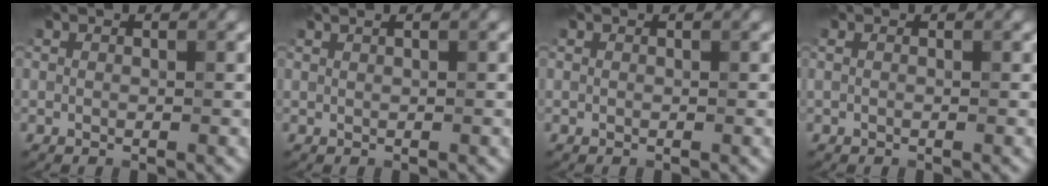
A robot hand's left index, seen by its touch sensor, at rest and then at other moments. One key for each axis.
{"total": 1.9, "fx": 1.1, "fy": 0.8, "fz": 1.2, "tx": -0.007, "ty": 0.000, "tz": -0.003}
{"total": 0.0}
{"total": 0.7, "fx": 0.1, "fy": 0.2, "fz": 0.6, "tx": -0.012, "ty": -0.003, "tz": 0.000}